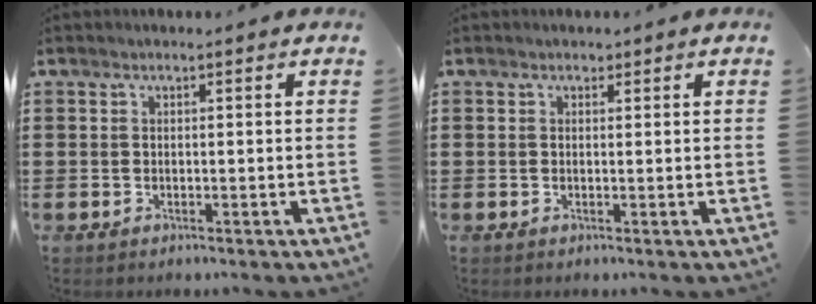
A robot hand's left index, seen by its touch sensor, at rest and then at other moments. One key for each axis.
{"total": 0.7, "fx": 0.4, "fy": 0.4, "fz": 0.3, "tx": -0.007, "ty": 0.004, "tz": 0.007}